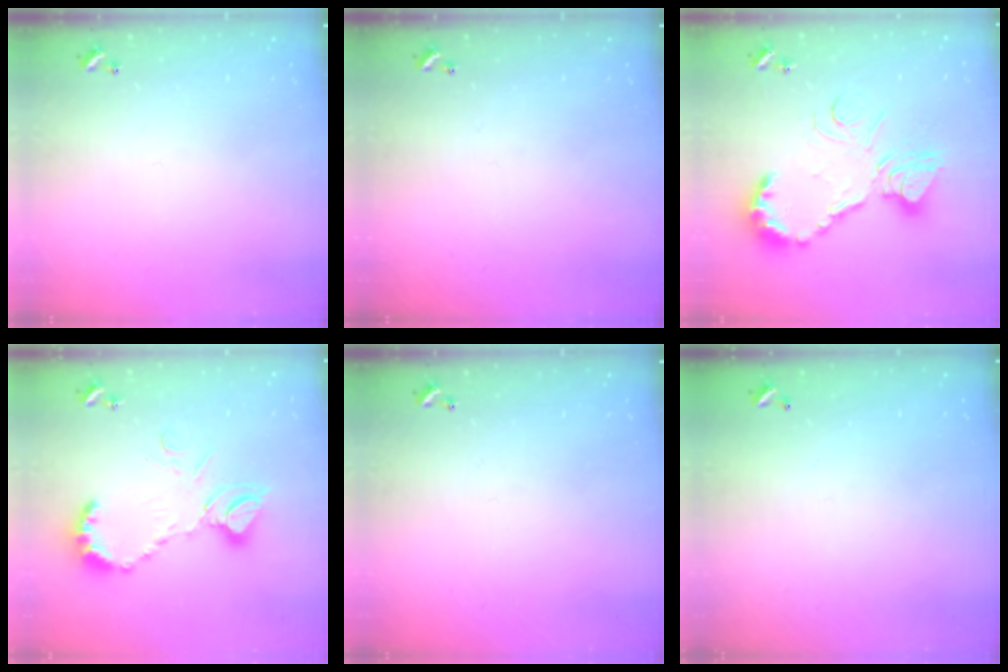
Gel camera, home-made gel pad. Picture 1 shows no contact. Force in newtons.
{"total": 0.0}
{"total": 17.9, "press": 17.9, "slide": 1.4}
{"total": 13.0, "press": 13.0, "slide": 1.3}
{"total": 0.0}
{"total": 2.8, "press": 2.8, "slide": 0.1}